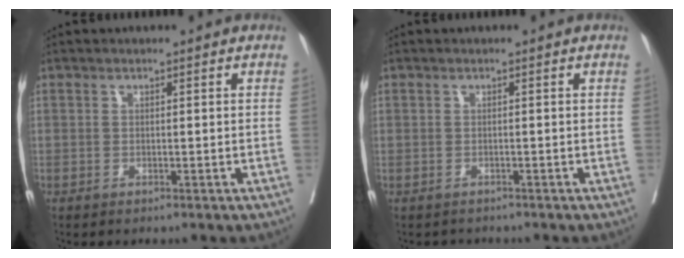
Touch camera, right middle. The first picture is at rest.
{"total": 1.4, "force": [-1.1, 0.8, -0.4], "torque": [-0.006, -0.001, -0.019]}